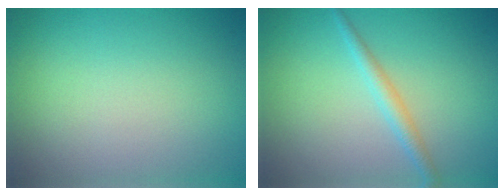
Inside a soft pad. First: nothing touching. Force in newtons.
{"total": 1.8, "press": 1.8, "slide": 0.1}